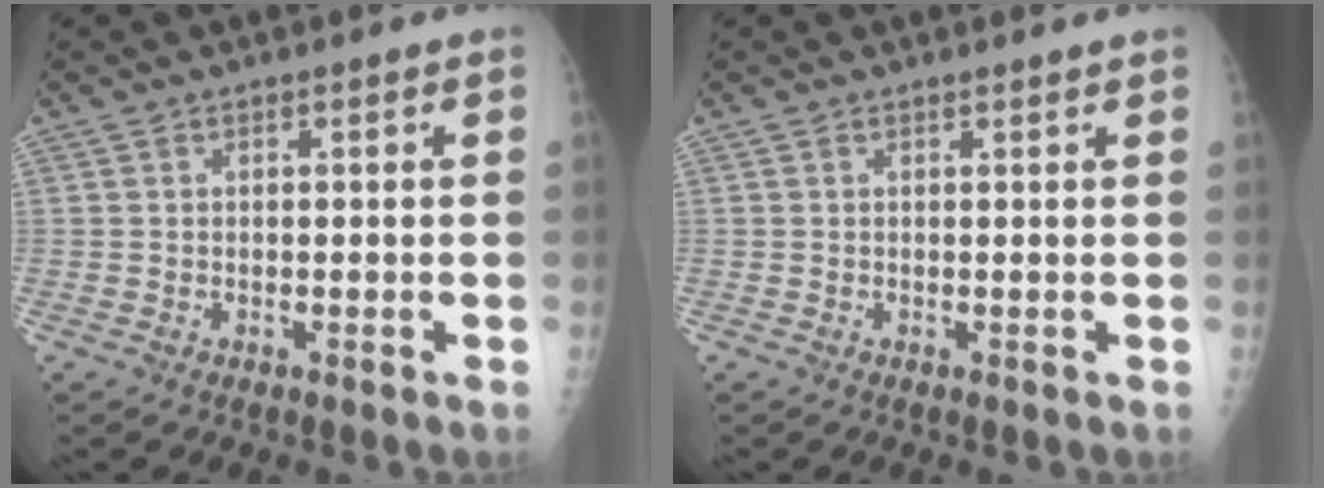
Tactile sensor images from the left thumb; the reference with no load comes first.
{"total": 0.5, "force": [0.5, 0.0, 0.1], "torque": [-0.006, -0.001, 0.007]}